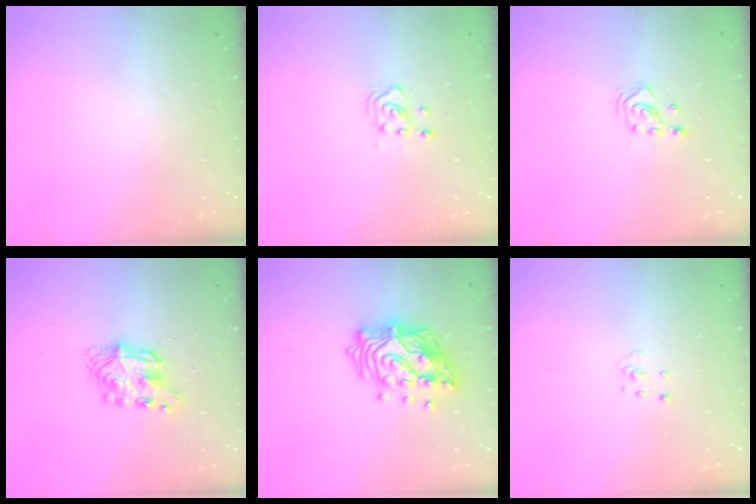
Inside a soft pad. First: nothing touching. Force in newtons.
{"total": 2.8, "press": 2.7, "slide": 0.7}
{"total": 2.9, "press": 2.7, "slide": 1.0}
{"total": 7.8, "press": 7.8, "slide": 0.1}
{"total": 17.9, "press": 17.8, "slide": 2.1}
{"total": 2.3, "press": 2.3, "slide": 0.2}